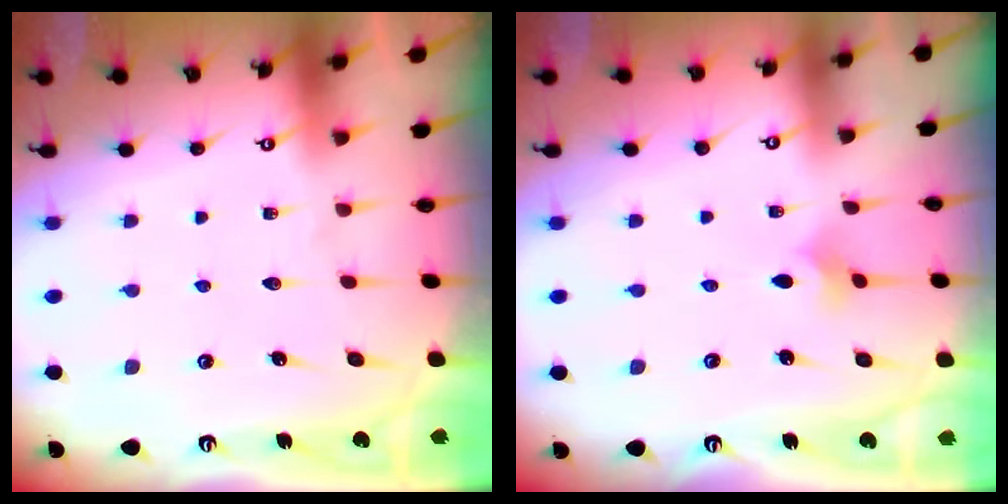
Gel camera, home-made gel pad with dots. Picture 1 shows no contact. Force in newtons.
{"total": 1.8, "press": 1.7, "slide": 0.5}